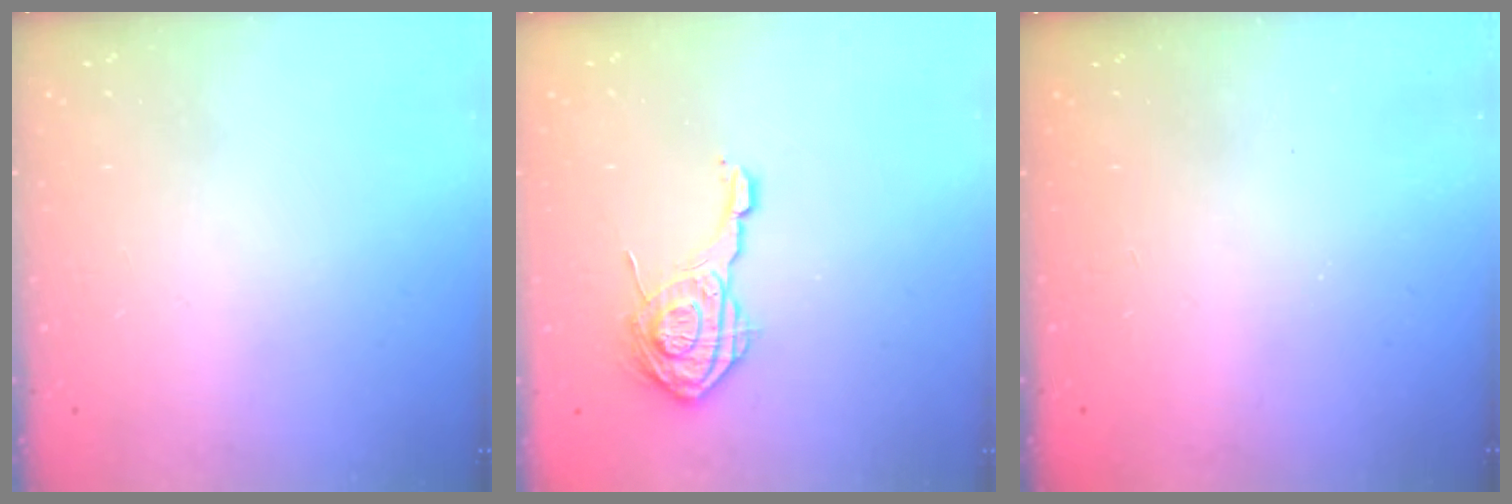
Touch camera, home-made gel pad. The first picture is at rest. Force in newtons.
{"total": 14.0, "press": 13.9, "slide": 0.8}
{"total": 2.4, "press": 2.3, "slide": 0.8}